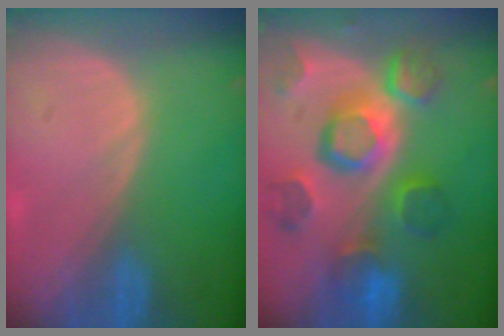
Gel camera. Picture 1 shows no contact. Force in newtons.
{"total": 12.1, "press": 10.5, "slide": 6.0}